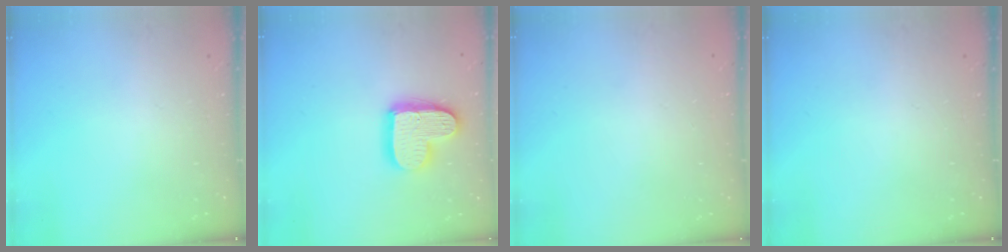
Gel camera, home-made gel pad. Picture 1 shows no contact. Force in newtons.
{"total": 14.9, "press": 14.9, "slide": 1.1}
{"total": 0.0}
{"total": 0.0}